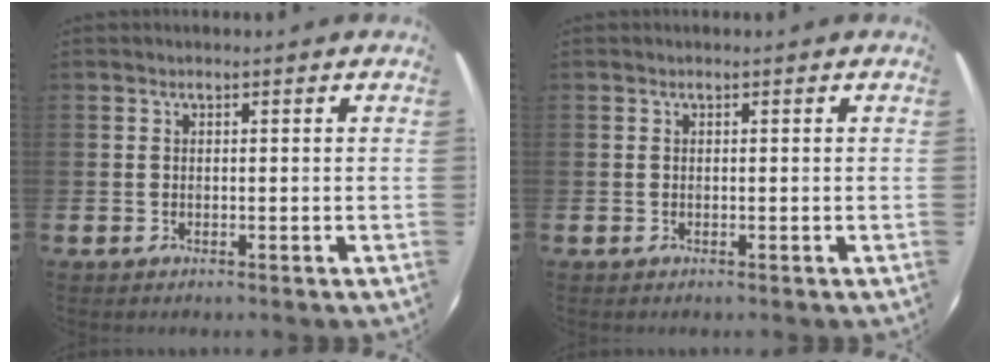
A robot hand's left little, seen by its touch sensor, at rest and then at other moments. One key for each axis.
{"total": 0.0}